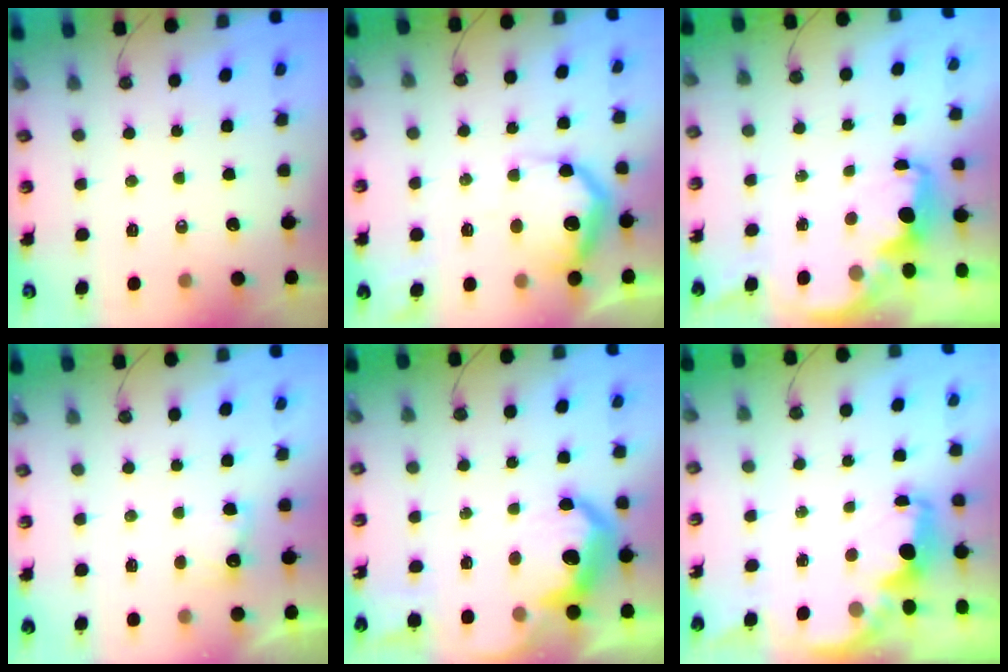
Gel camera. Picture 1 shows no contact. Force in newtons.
{"total": 18.4, "press": 18.3, "slide": 1.3}
{"total": 2.3, "press": 2.1, "slide": 0.9}
{"total": 3.7, "press": 3.5, "slide": 1.0}
{"total": 10.7, "press": 10.6, "slide": 0.7}
{"total": 2.5, "press": 2.3, "slide": 0.7}